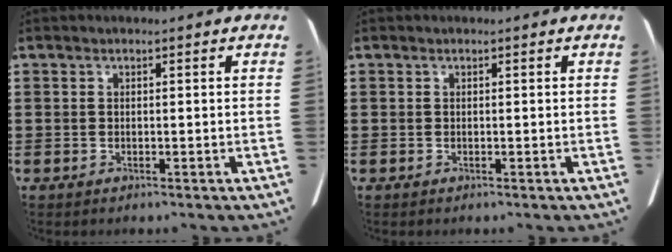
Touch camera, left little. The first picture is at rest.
{"total": 0.0}